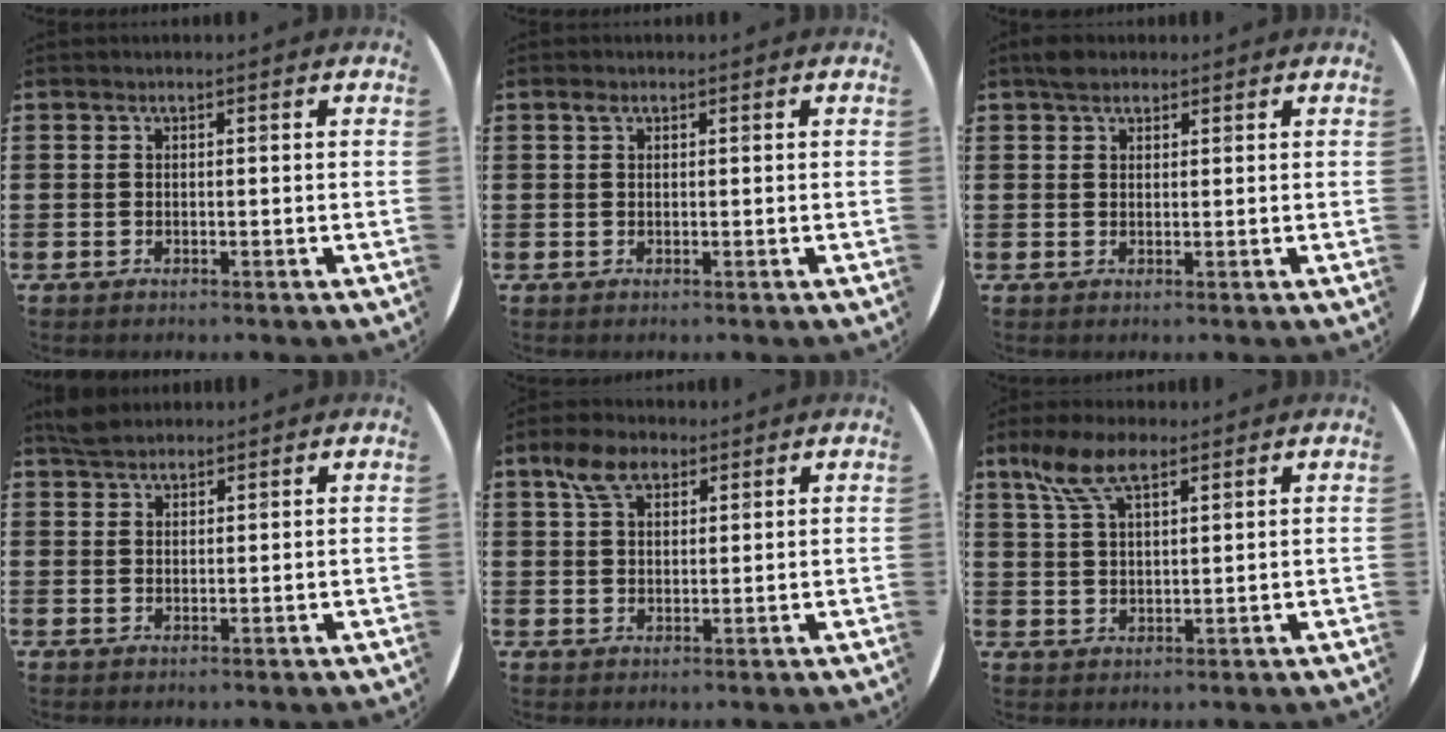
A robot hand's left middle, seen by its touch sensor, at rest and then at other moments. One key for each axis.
{"total": 0.7, "fx": 0.4, "fy": 0.5, "fz": 0.3, "tx": 0.000, "ty": 0.000, "tz": 0.005}
{"total": 1.9, "fx": 1.6, "fy": 0.9, "fz": 0.5, "tx": -0.006, "ty": 0.002, "tz": 0.030}
{"total": 2.4, "fx": 2.3, "fy": 0.8, "fz": 0.5, "tx": -0.006, "ty": 0.002, "tz": 0.043}
{"total": 5.7, "fx": 3.7, "fy": 3.2, "fz": 3.0, "tx": -0.063, "ty": 0.009, "tz": 0.066}
{"total": 7.1, "fx": 4.5, "fy": 3.0, "fz": 4.6, "tx": -0.101, "ty": 0.003, "tz": 0.083}